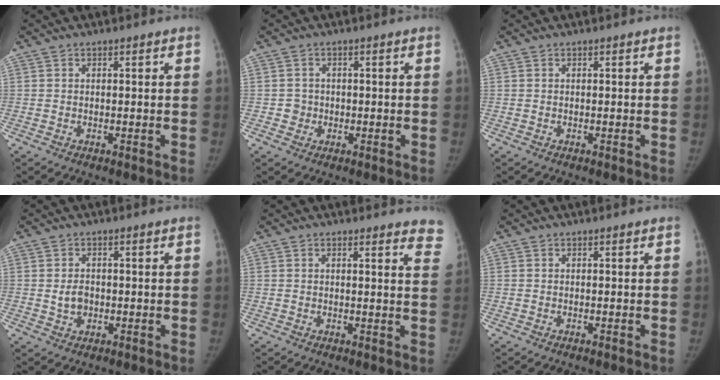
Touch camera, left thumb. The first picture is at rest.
{"total": 1.9, "force": [-0.2, 1.9, 0.2], "torque": [0.008, 0.006, -0.004]}
{"total": 0.0}
{"total": 2.9, "force": [-0.1, 2.2, 1.8], "torque": [-0.024, 0.001, 0.001]}
{"total": 7.6, "force": [7.0, 1.4, 2.7], "torque": [0.003, -0.034, 0.047]}
{"total": 0.0}